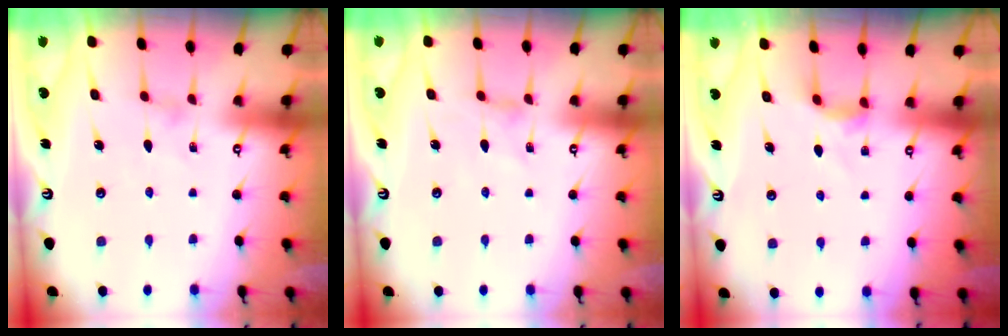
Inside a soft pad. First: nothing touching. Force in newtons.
{"total": 0.0}
{"total": 2.8, "press": 2.8, "slide": 0.5}